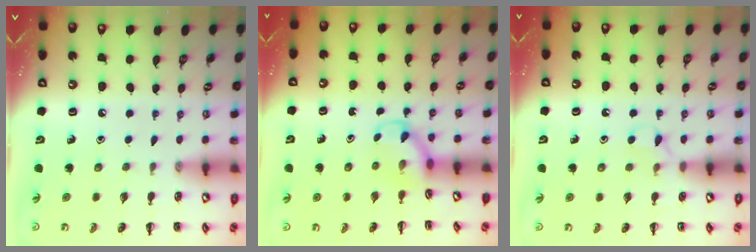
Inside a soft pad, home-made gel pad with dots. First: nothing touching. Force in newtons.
{"total": 3.3, "press": 3.0, "slide": 1.2}
{"total": 3.9, "press": 3.7, "slide": 1.1}